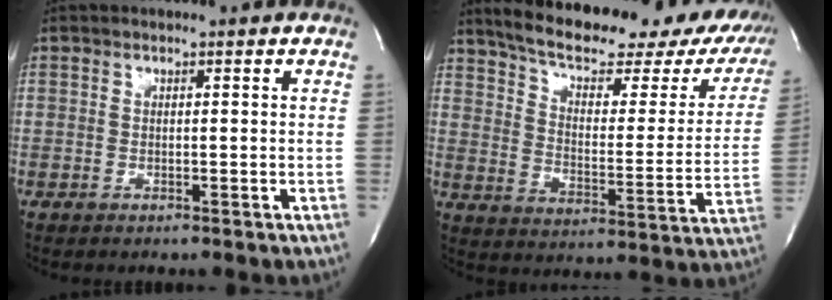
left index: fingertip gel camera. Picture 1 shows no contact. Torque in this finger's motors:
{"motor_torque": [0.32, -0.32, 0.41, 0.09]}